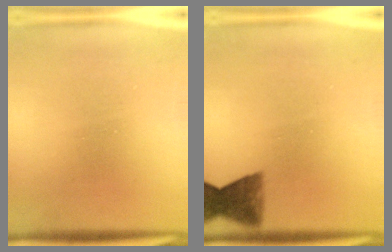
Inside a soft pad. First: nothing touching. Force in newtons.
{"total": 3.5}